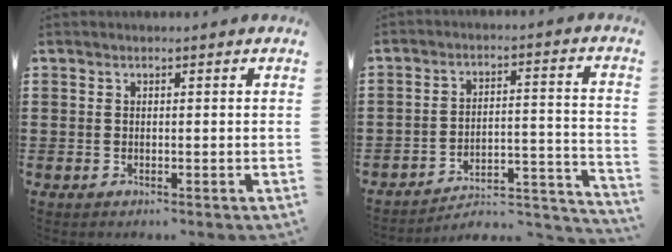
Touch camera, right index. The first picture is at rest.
{"total": 4.4, "force": [-4.2, 0.8, 1.1], "torque": [-0.022, -0.005, -0.089]}